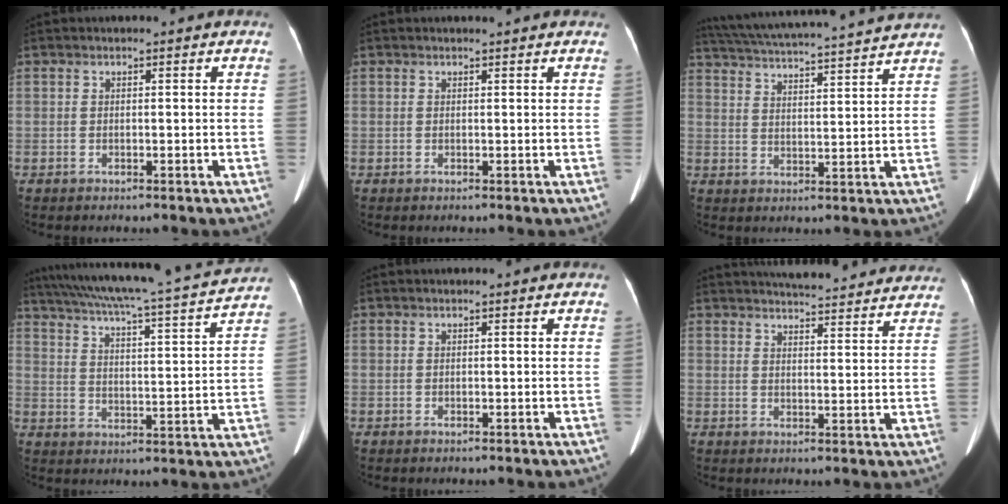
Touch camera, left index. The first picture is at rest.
{"total": 2.0, "force": [1.8, 0.1, 0.7], "torque": [-0.010, 0.012, 0.021]}
{"total": 19.9, "force": [18.2, 0.1, 7.8], "torque": [-0.144, 0.017, 0.263]}
{"total": 21.6, "force": [19.3, 0.1, 9.6], "torque": [-0.168, -0.009, 0.267]}
{"total": 0.0}
{"total": 18.3, "force": [17.0, 2.8, 6.0], "torque": [-0.075, 0.004, 0.207]}